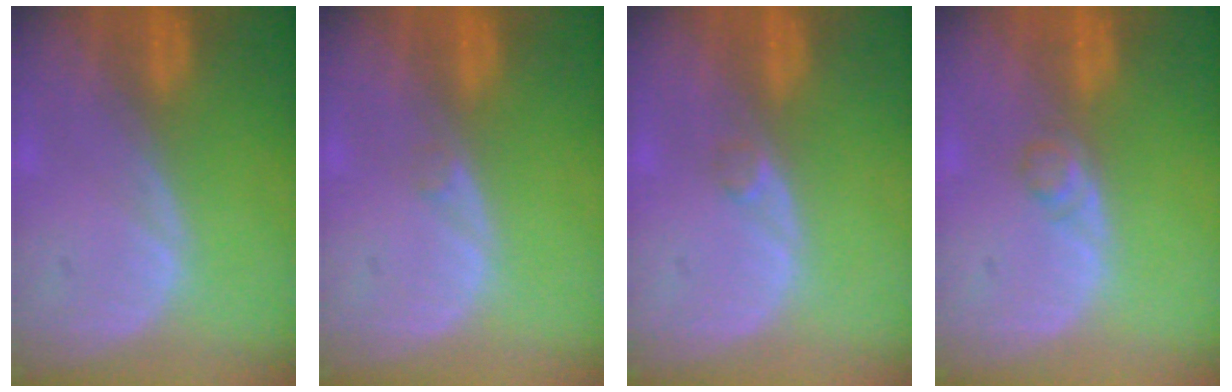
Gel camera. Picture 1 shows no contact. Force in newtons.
{"total": 0.5, "press": 0.5, "slide": 0.1}
{"total": 1.2, "press": 1.0, "slide": 0.7}
{"total": 1.6, "press": 1.6, "slide": 0.2}